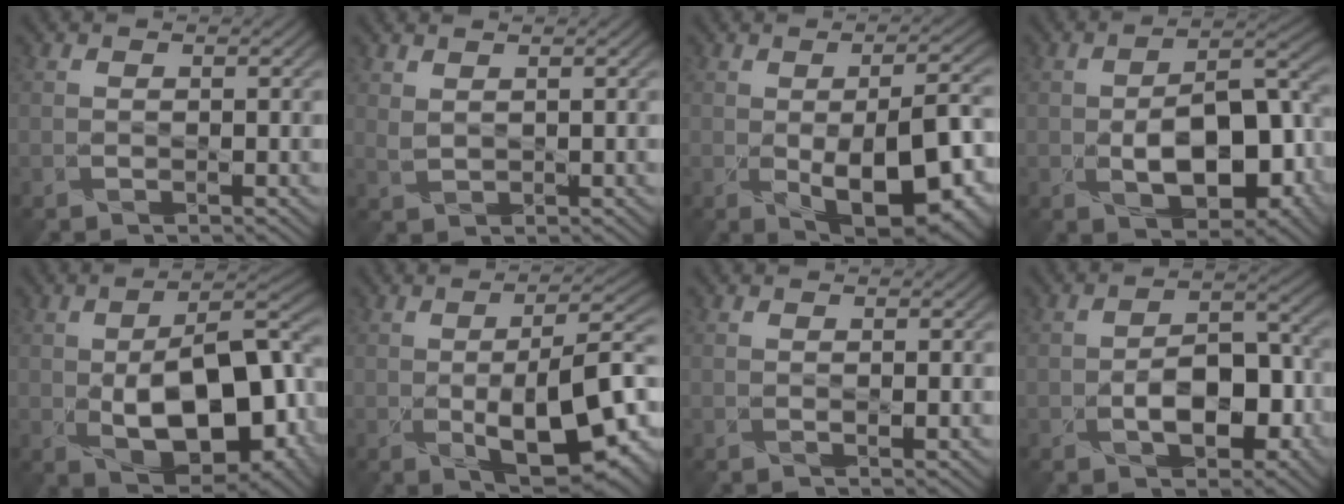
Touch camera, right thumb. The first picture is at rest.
{"total": 1.6, "force": [1.6, 0.1, -0.2], "torque": [-0.005, 0.001, 0.038]}
{"total": 12.0, "force": [-3.1, 5.5, 10.1], "torque": [-0.151, -0.027, -0.038]}
{"total": 11.0, "force": [-3.2, 6.0, 8.6], "torque": [-0.129, -0.008, -0.046]}
{"total": 14.0, "force": [-3.1, 7.5, 11.4], "torque": [-0.163, -0.014, -0.043]}
{"total": 13.1, "force": [-3.5, 5.0, 11.5], "torque": [-0.172, -0.016, -0.046]}
{"total": 1.1, "force": [-0.1, 0.4, 1.0], "torque": [-0.014, -0.004, 0.000]}
{"total": 7.3, "force": [-2.5, 4.1, 5.5], "torque": [-0.078, 0.001, -0.041]}